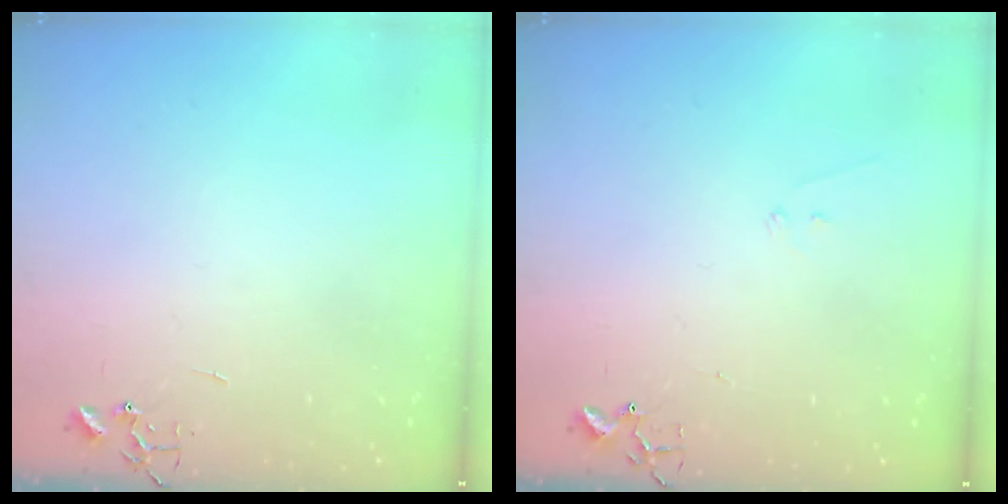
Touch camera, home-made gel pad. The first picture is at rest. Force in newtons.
{"total": 6.1, "press": 6.1, "slide": 0.5}